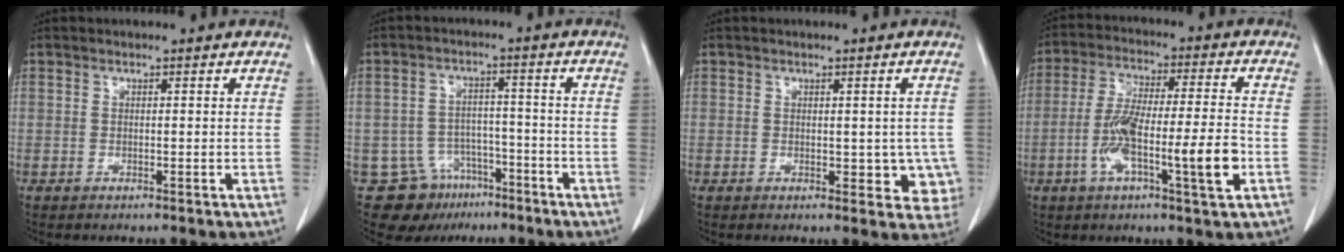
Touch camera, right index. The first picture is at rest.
{"total": 9.7, "force": [-6.2, 7.2, 2.0], "torque": [-0.039, 0.023, -0.089]}
{"total": 5.0, "force": [-0.3, 3.1, 3.9], "torque": [-0.018, 0.003, 0.001]}
{"total": 13.2, "force": [-3.8, 1.1, 12.6], "torque": [-0.225, 0.001, -0.069]}